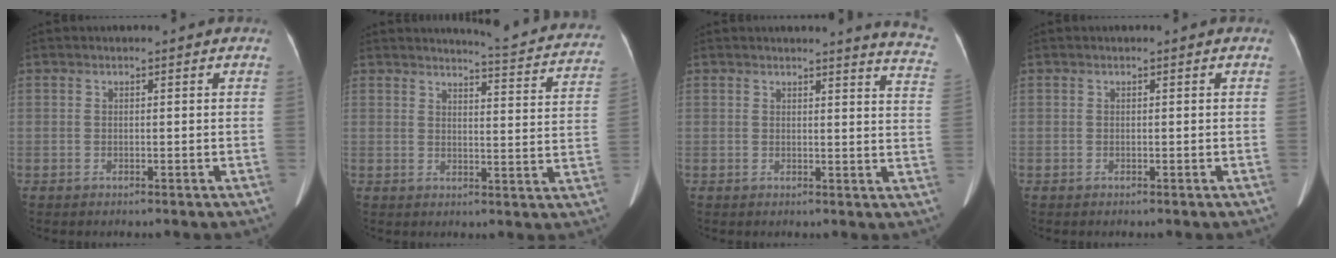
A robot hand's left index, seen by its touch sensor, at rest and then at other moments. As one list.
[{"total": 14.0, "force": [13.6, 0.5, 3.4], "torque": [-0.033, -0.069, 0.137]}, {"total": 8.6, "force": [8.4, -0.3, 2.2], "torque": [-0.007, -0.074, 0.057]}, {"total": 0.0}]